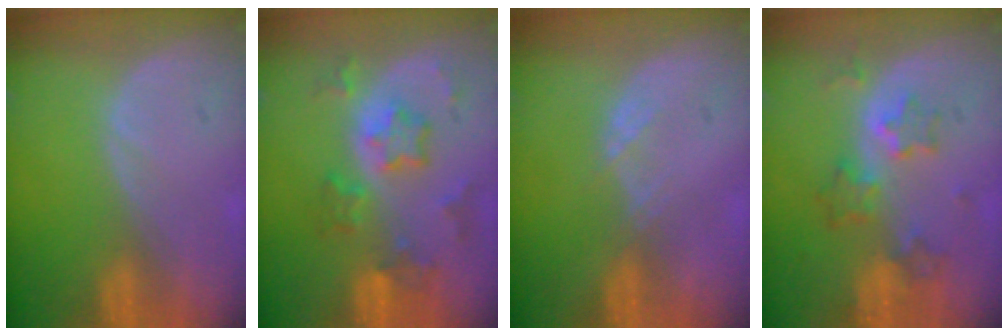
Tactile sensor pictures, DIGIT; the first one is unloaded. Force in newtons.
{"total": 7.8, "press": 6.8, "slide": 3.9}
{"total": 1.5, "press": 1.3, "slide": 0.8}
{"total": 6.4, "press": 5.9, "slide": 2.7}